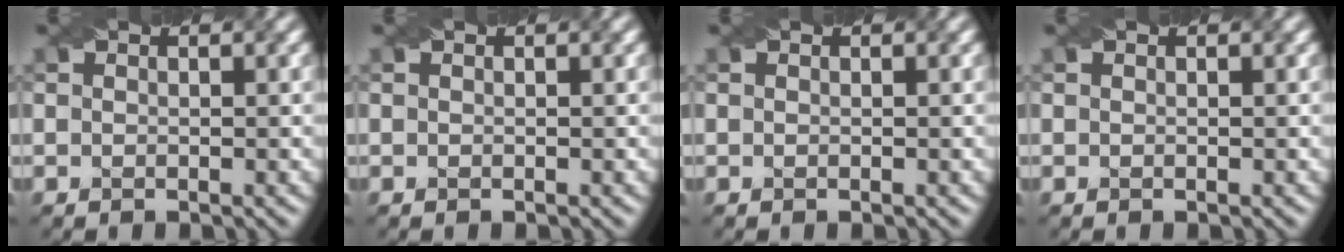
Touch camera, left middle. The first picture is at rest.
{"total": 0.0}
{"total": 0.0}
{"total": 0.0}